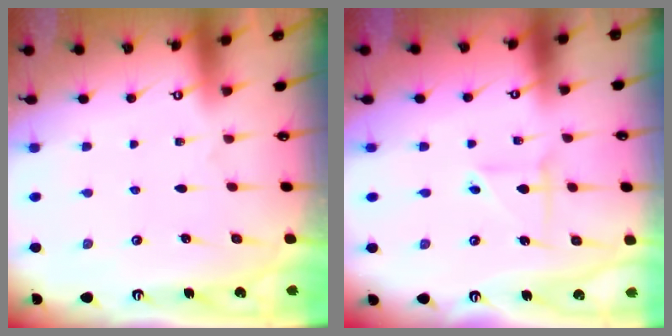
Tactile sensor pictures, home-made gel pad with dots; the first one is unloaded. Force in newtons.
{"total": 3.1, "press": 3.0, "slide": 0.6}